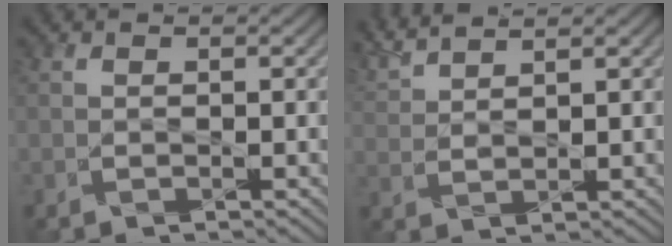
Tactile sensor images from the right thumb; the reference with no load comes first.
{"total": 4.1, "force": [3.6, 0.3, 1.8], "torque": [-0.052, 0.014, 0.081]}